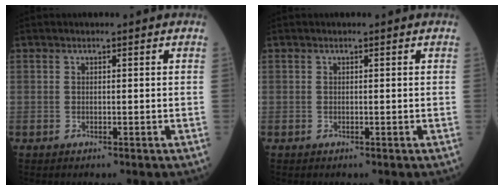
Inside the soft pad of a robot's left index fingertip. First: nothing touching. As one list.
[{"total": 0.0}]